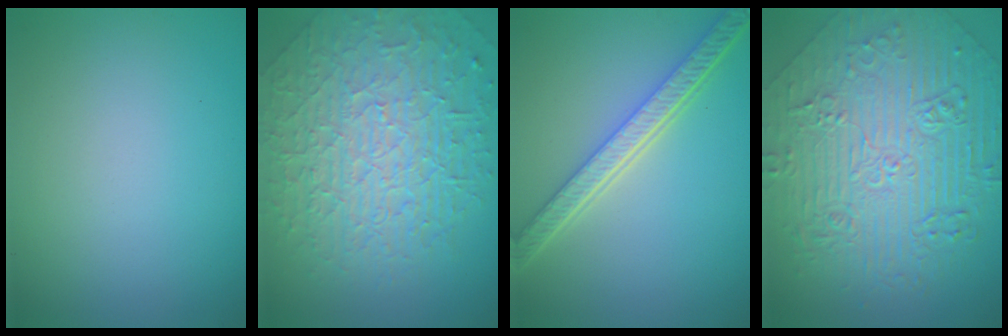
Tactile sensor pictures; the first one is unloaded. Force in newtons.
{"total": 10.0, "press": 6.3, "slide": 7.7}
{"total": 5.6, "press": 4.2, "slide": 3.6}
{"total": 10.5, "press": 7.7, "slide": 7.1}